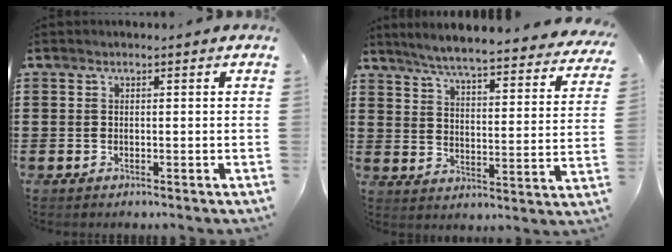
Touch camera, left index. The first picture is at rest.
{"total": 5.5, "force": [5.1, -0.4, 2.1], "torque": [-0.066, -0.039, 0.082]}